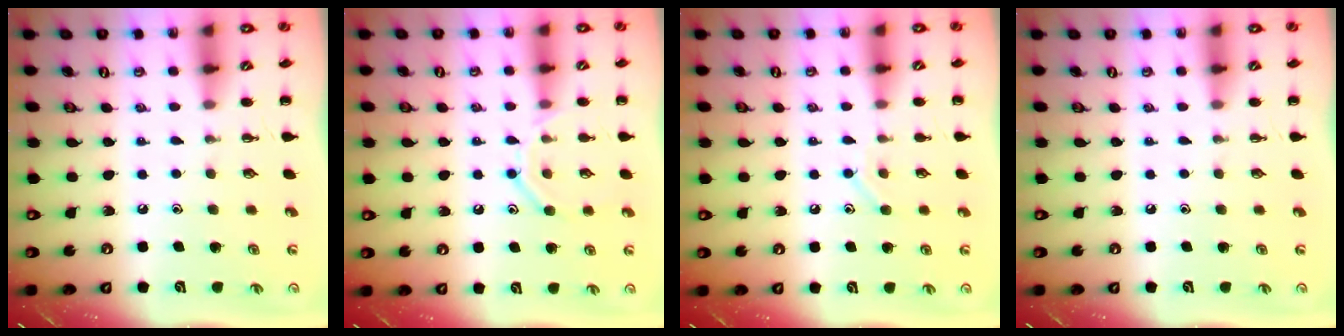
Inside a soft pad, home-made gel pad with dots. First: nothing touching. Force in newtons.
{"total": 10.5, "press": 10.4, "slide": 1.2}
{"total": 7.4, "press": 7.2, "slide": 1.4}
{"total": 0.0}